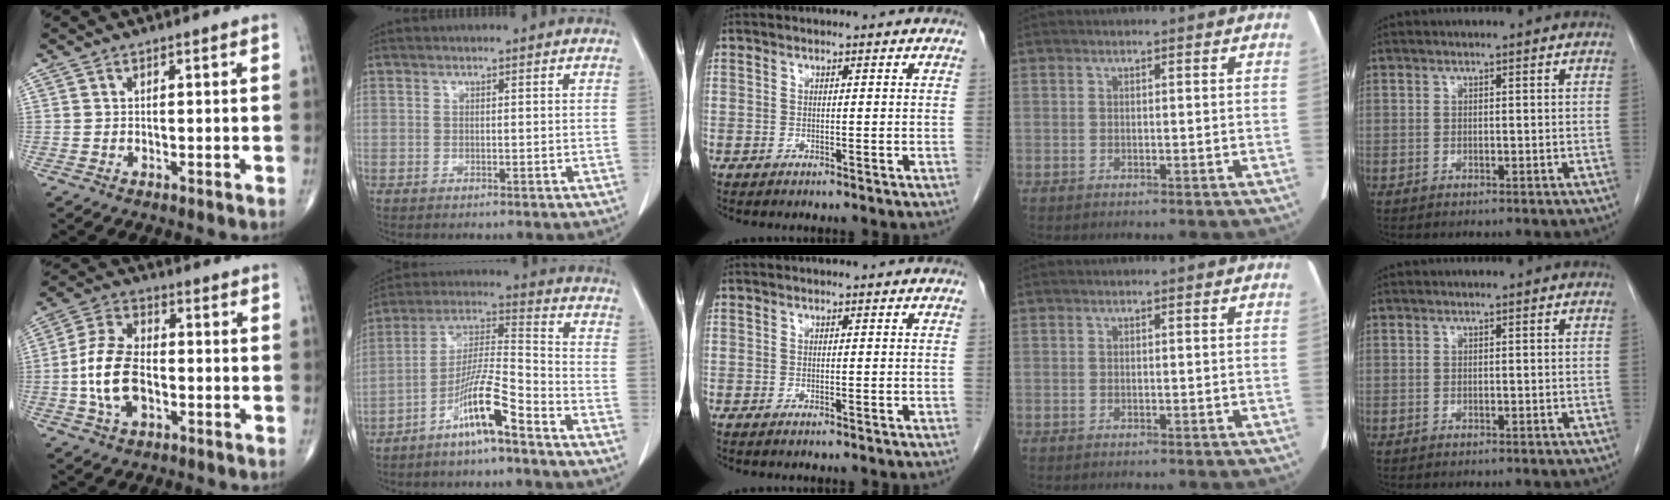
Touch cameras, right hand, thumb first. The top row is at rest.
{"thumb": {"total": 11.3, "force": [-2.2, 6.5, 9.0], "torque": [-0.175, 0.020, -0.047]}, "index": {"total": 10.6, "force": [-6.7, 0.5, 8.2], "torque": [-0.164, -0.003, -0.130]}}